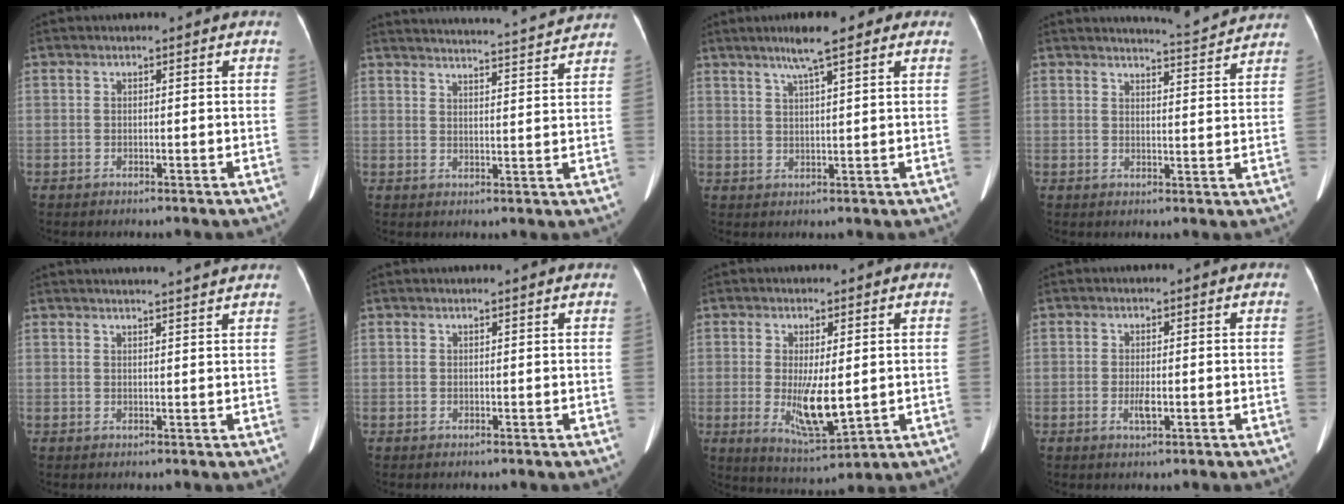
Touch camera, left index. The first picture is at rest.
{"total": 16.4, "force": [15.9, -0.7, 4.0], "torque": [-0.069, -0.017, 0.206]}
{"total": 7.1, "force": [4.7, 0.8, 5.2], "torque": [-0.082, 0.021, 0.071]}
{"total": 5.3, "force": [5.2, -1.0, 0.0], "torque": [-0.017, -0.012, 0.069]}
{"total": 7.8, "force": [7.4, -0.6, 2.5], "torque": [-0.030, 0.010, 0.076]}
{"total": 2.0, "force": [1.9, -0.2, 0.6], "torque": [-0.013, 0.011, 0.023]}
{"total": 8.7, "force": [-0.5, 2.3, 8.4], "torque": [-0.153, -0.028, 0.006]}
{"total": 1.9, "force": [-0.6, 0.4, 1.7], "torque": [-0.037, -0.005, -0.008]}